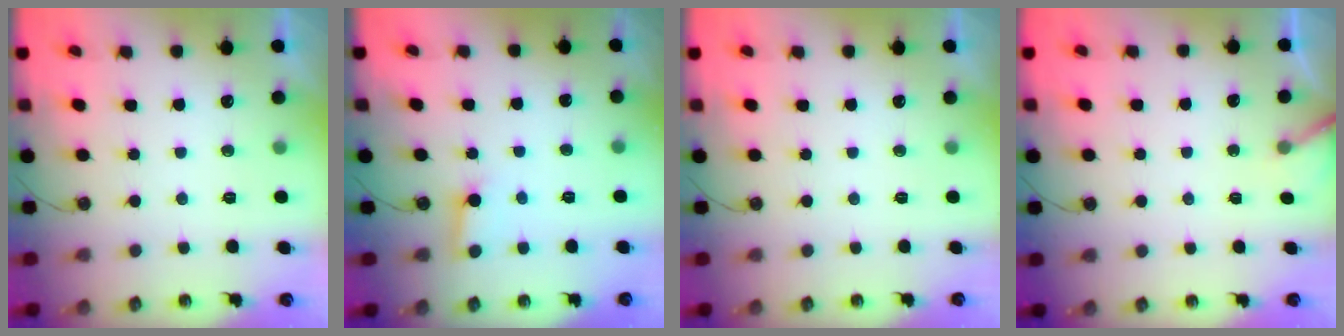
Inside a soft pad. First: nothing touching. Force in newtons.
{"total": 2.6, "press": 2.6, "slide": 0.4}
{"total": 0.0}
{"total": 5.4, "press": 5.4, "slide": 0.5}